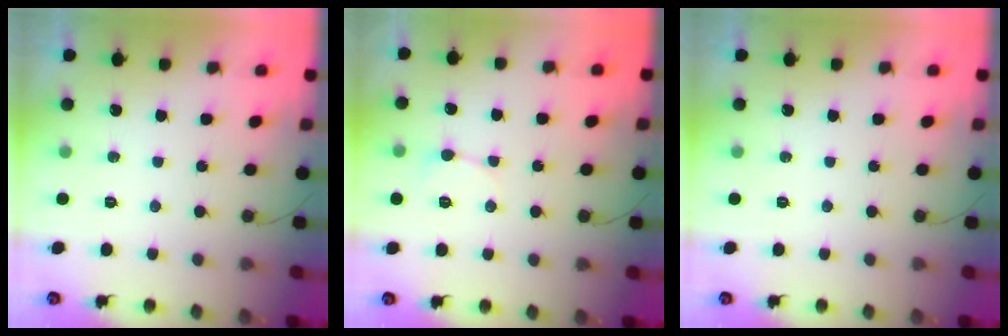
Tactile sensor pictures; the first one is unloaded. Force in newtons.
{"total": 3.6, "press": 3.5, "slide": 0.5}
{"total": 0.0}